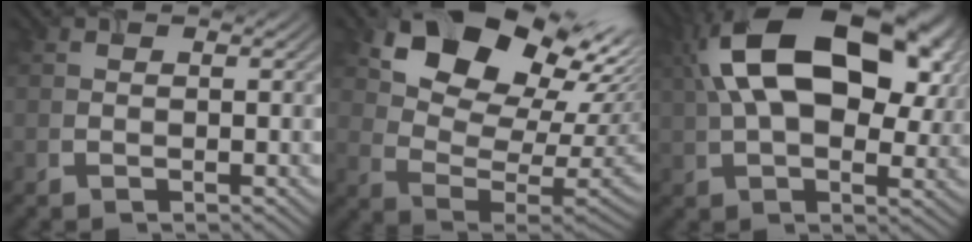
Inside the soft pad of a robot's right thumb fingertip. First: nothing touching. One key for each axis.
{"total": 14.4, "fx": 8.0, "fy": 8.7, "fz": 8.3, "tx": -0.145, "ty": 0.008, "tz": 0.151}
{"total": 17.1, "fx": 4.7, "fy": 9.8, "fz": 13.3, "tx": -0.238, "ty": 0.024, "tz": 0.073}